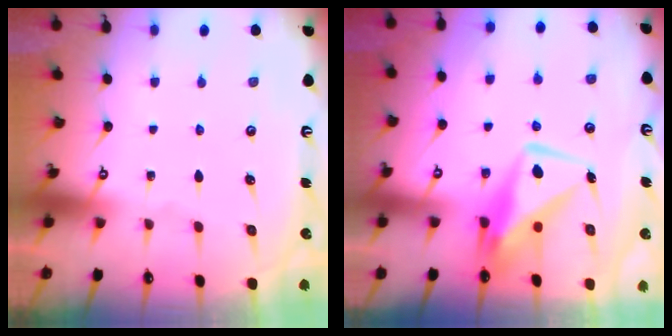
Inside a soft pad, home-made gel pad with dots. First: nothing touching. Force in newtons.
{"total": 8.0, "press": 7.9, "slide": 1.0}